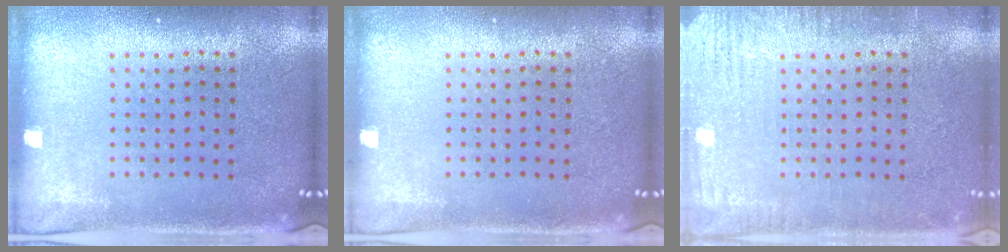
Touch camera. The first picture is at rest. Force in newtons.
{"total": 0.0}
{"total": 2.9, "press": 2.9, "slide": 0.4}